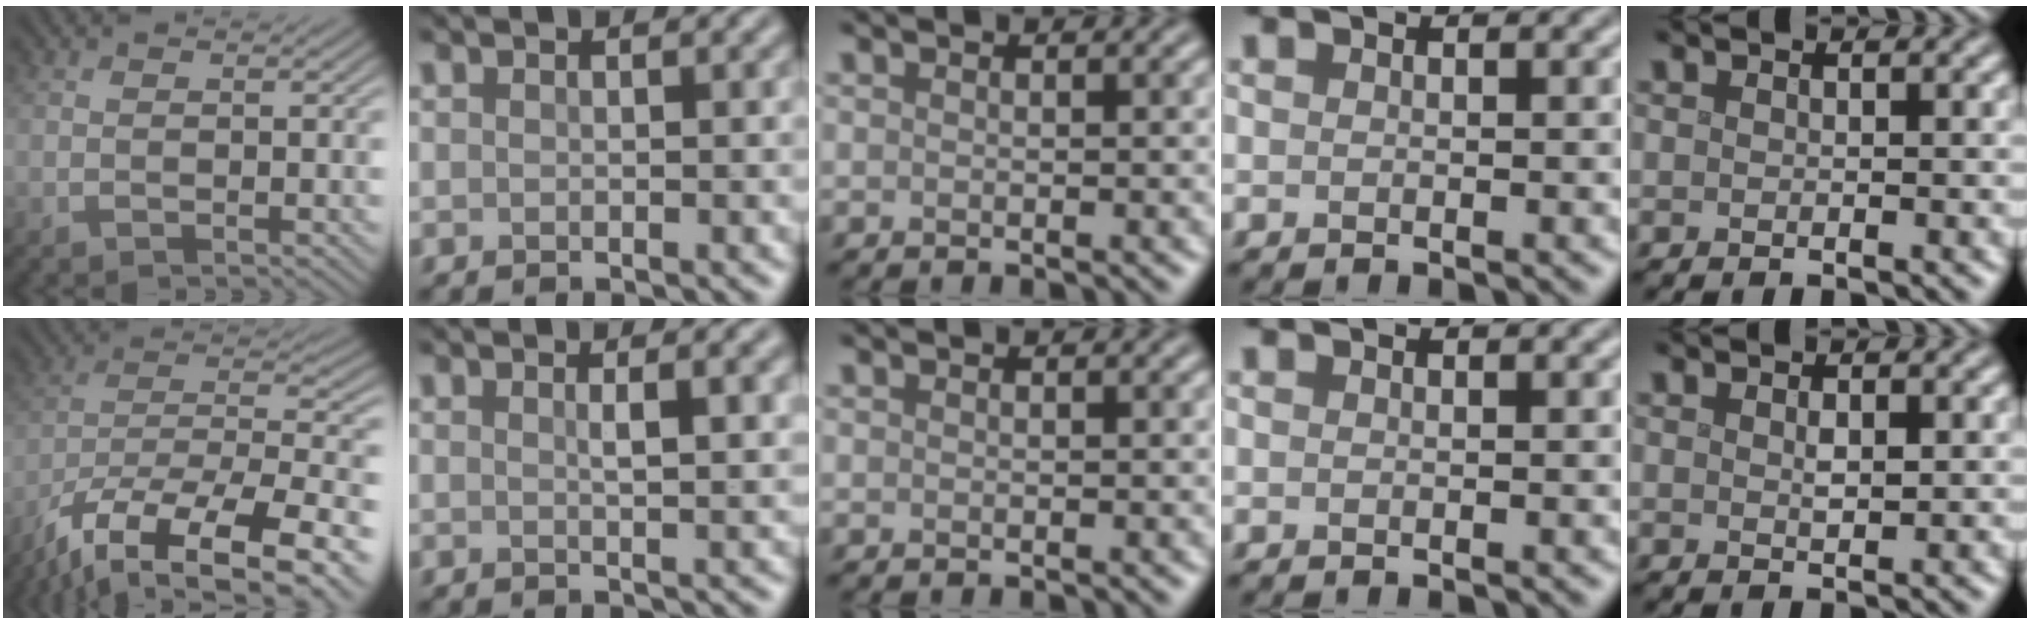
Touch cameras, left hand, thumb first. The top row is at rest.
{"thumb": {"total": 16.4, "force": [-10.4, 5.9, 11.2], "torque": [-0.221, -0.023, -0.163]}, "index": {"total": 2.9, "force": [0.9, 0.8, 2.6], "torque": [-0.027, 0.004, 0.011]}, "little": {"total": 1.2, "force": [0.3, 0.5, 1.0], "torque": [-0.020, -0.001, 0.006]}}